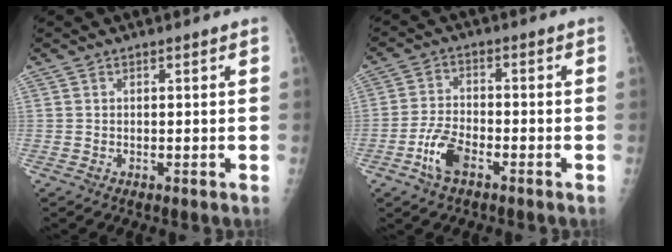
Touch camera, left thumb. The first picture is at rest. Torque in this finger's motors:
{"motor_torque": [0.10, 0.07, 0.57, 0.63, 0.11]}